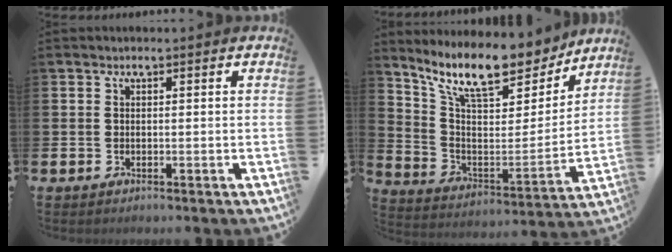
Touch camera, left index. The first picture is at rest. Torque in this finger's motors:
{"motor_torque": [0.59, -0.53, 0.97, 0.21]}